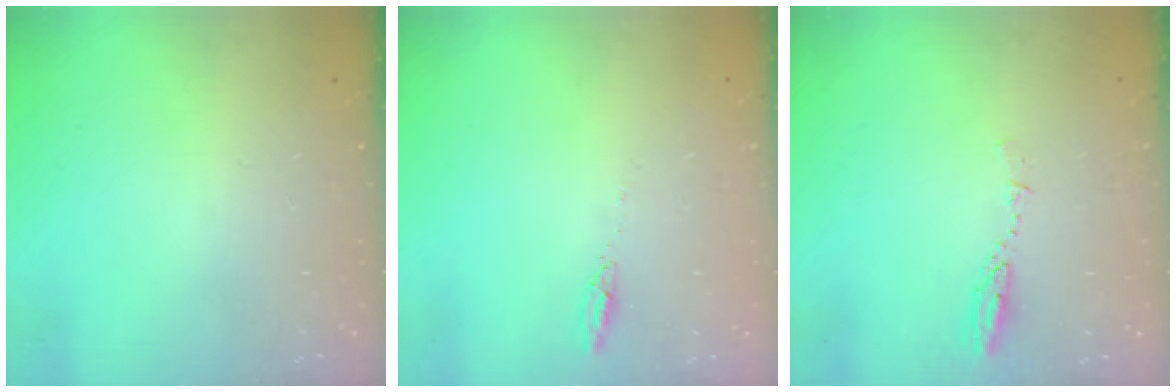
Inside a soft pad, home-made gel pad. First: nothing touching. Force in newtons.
{"total": 2.7, "press": 2.7, "slide": 0.2}
{"total": 3.9, "press": 3.9, "slide": 0.3}